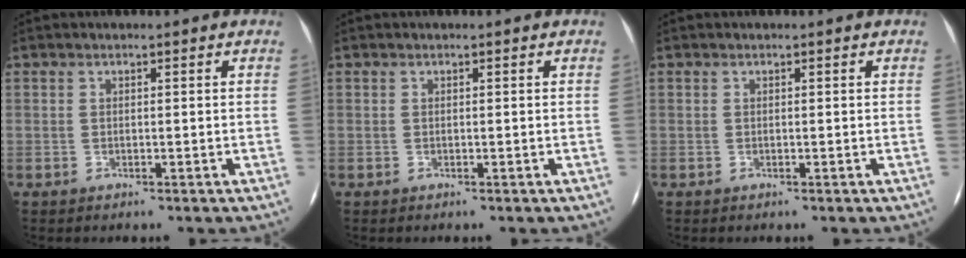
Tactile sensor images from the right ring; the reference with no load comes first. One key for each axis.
{"total": 0.0}
{"total": 0.0}